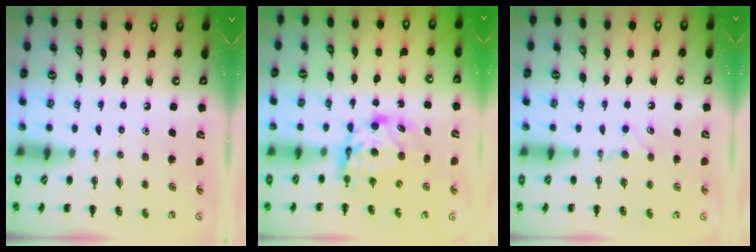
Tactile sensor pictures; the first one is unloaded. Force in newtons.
{"total": 6.0, "press": 6.0, "slide": 0.7}
{"total": 4.3, "press": 4.1, "slide": 1.3}